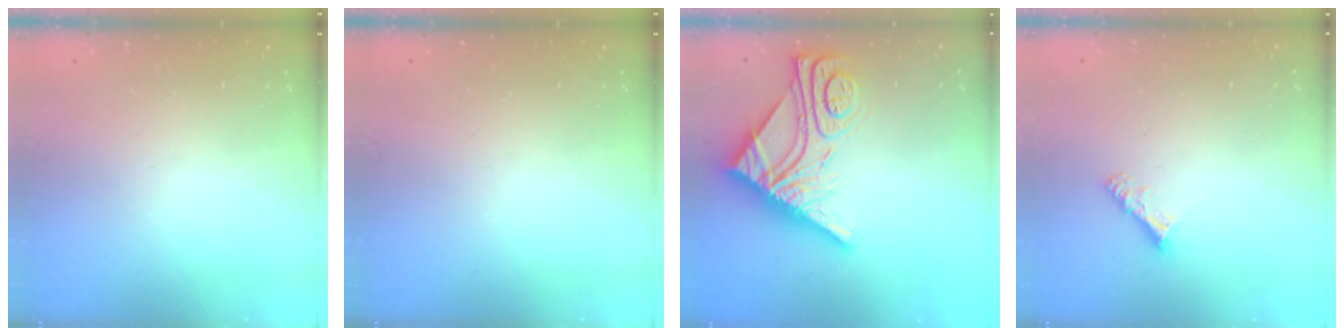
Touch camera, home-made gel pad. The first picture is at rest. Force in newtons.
{"total": 0.0}
{"total": 14.7, "press": 14.7, "slide": 1.3}
{"total": 6.1, "press": 6.1, "slide": 0.5}